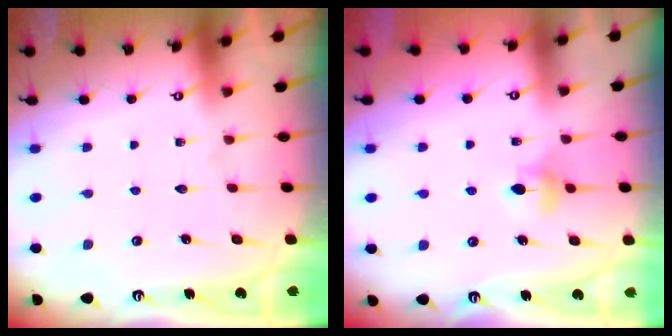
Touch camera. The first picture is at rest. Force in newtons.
{"total": 4.6, "press": 4.5, "slide": 0.9}